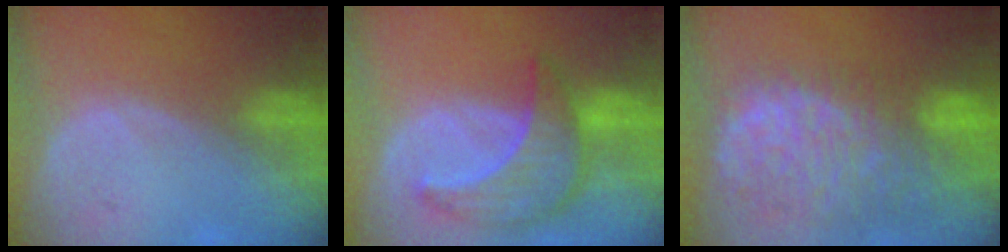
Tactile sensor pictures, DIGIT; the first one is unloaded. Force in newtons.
{"total": 8.6, "press": 7.7, "slide": 3.8}
{"total": 13.5, "press": 11.0, "slide": 7.8}